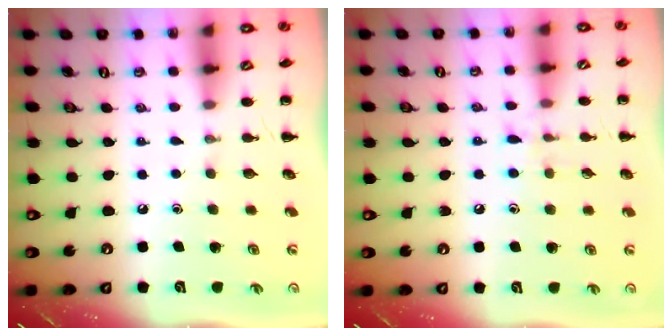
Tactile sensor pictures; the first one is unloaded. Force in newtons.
{"total": 7.4, "press": 7.1, "slide": 2.2}